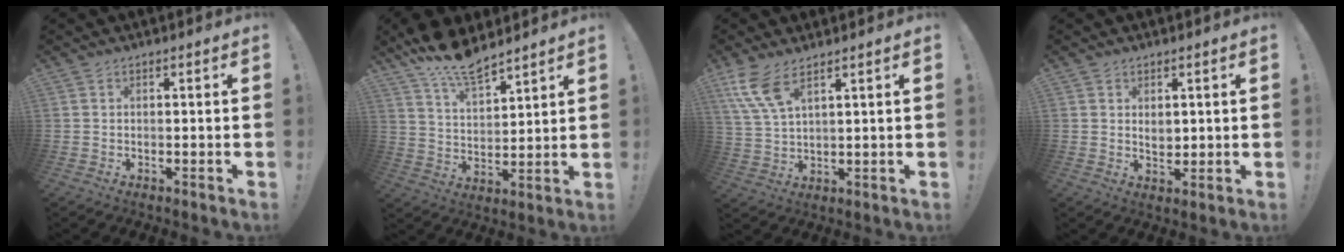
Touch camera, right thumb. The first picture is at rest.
{"total": 11.2, "force": [9.6, 3.2, 4.8], "torque": [-0.094, -0.068, 0.177]}
{"total": 8.6, "force": [5.6, 2.5, 6.1], "torque": [-0.137, -0.021, 0.109]}
{"total": 2.8, "force": [1.3, 2.1, 1.3], "torque": [-0.010, -0.008, 0.020]}